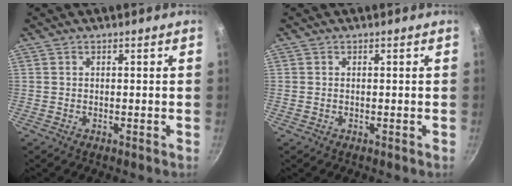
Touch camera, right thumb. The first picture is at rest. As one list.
[{"total": 0.0}]